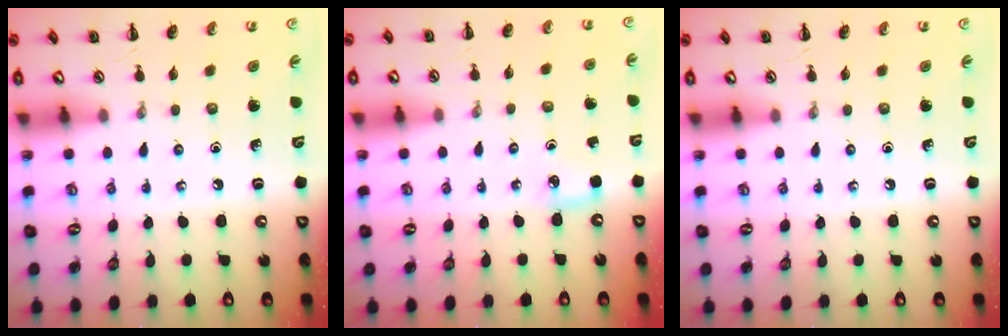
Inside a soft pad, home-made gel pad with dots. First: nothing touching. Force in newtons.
{"total": 3.9, "press": 3.7, "slide": 1.2}
{"total": 0.0}